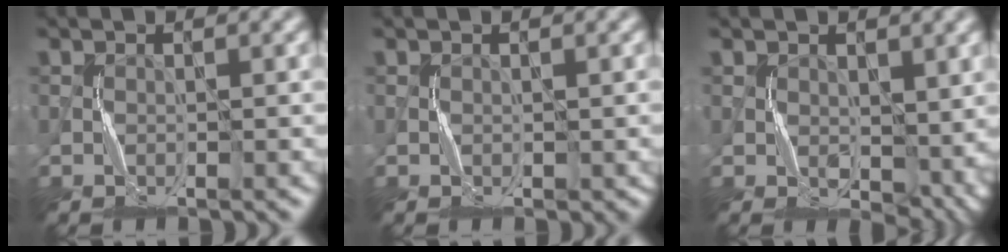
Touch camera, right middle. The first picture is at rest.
{"total": 0.7, "force": [-0.1, 0.6, 0.4], "torque": [-0.004, -0.001, 0.000]}
{"total": 4.2, "force": [0.6, 2.8, 3.1], "torque": [-0.051, -0.012, 0.017]}